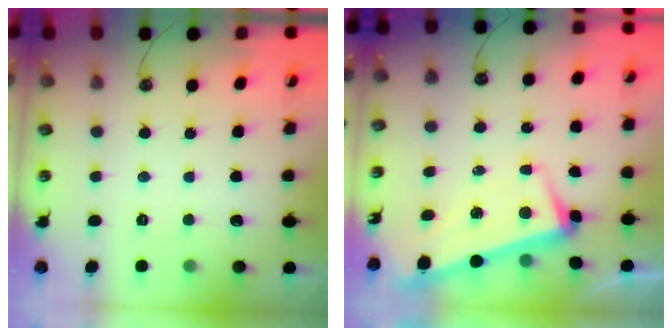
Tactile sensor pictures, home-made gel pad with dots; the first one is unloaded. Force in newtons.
{"total": 2.3, "press": 1.3, "slide": 1.9}